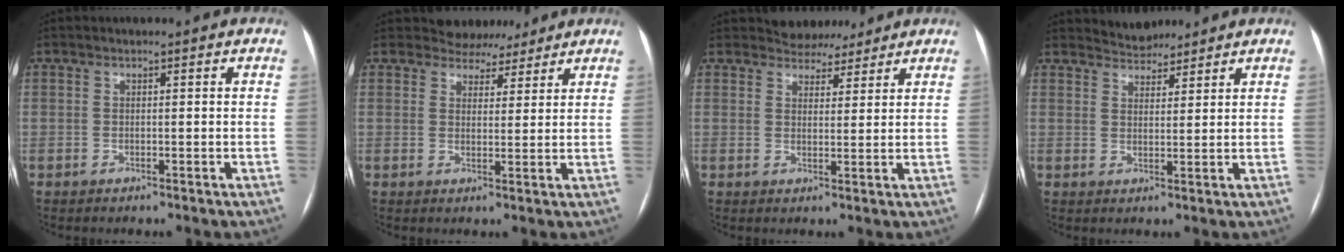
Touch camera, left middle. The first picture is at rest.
{"total": 4.9, "force": [4.3, 2.4, -0.3], "torque": [0.010, 0.002, 0.053]}
{"total": 4.3, "force": [3.9, 1.8, -0.2], "torque": [0.004, 0.003, 0.054]}
{"total": 3.6, "force": [3.4, 1.0, -0.3], "torque": [0.001, 0.010, 0.059]}